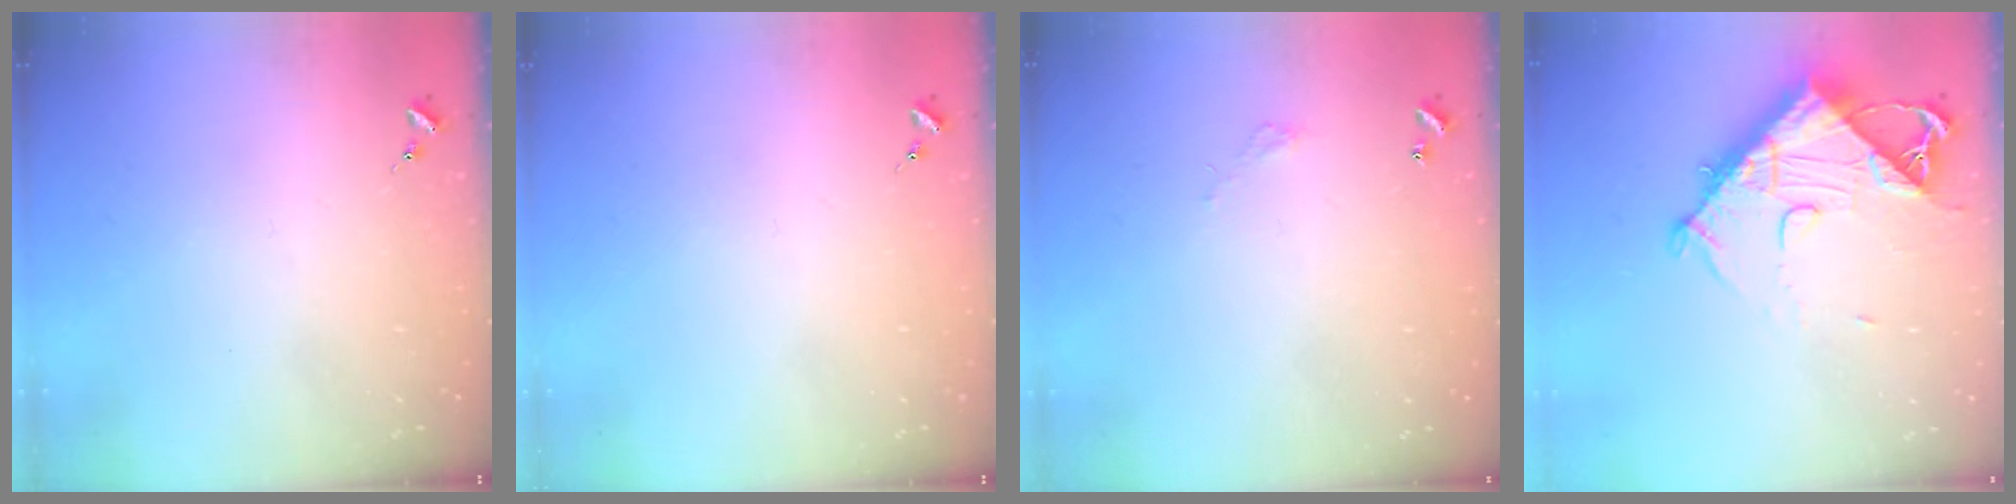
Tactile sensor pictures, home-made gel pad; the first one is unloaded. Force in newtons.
{"total": 0.0}
{"total": 2.7, "press": 2.7, "slide": 0.2}
{"total": 12.5, "press": 12.5, "slide": 1.3}